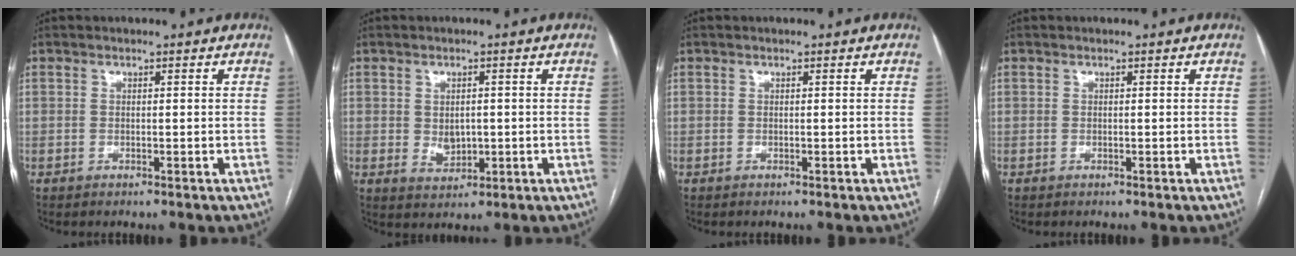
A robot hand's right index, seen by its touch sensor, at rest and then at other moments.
{"total": 3.4, "force": [0.0, 2.4, 2.4], "torque": [-0.040, -0.002, 0.011]}
{"total": 0.0}
{"total": 0.0}